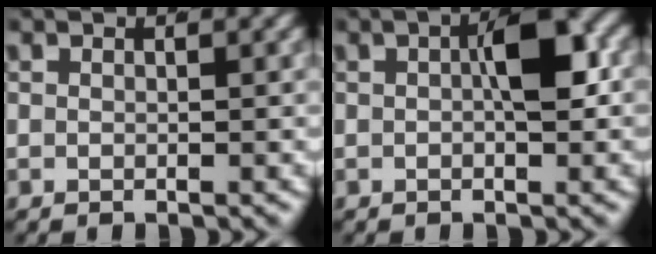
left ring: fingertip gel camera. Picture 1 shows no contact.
{"total": 4.4, "force": [0.3, 1.4, 4.2], "torque": [-0.067, 0.001, 0.007]}